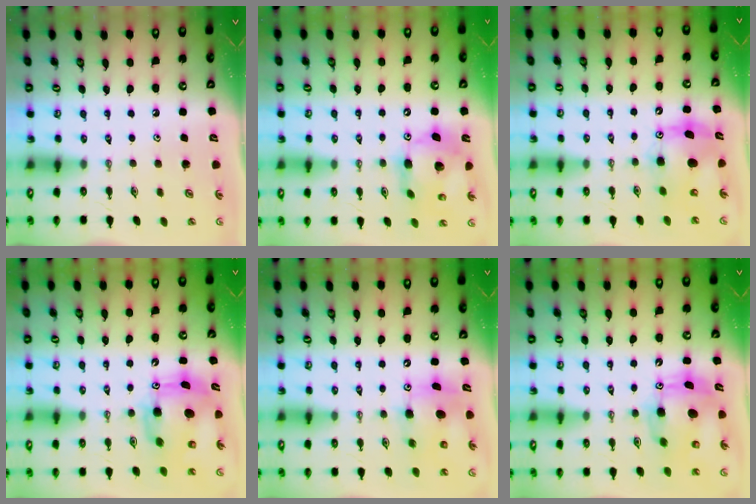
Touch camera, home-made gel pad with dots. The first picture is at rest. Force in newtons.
{"total": 12.9, "press": 12.9, "slide": 1.1}
{"total": 9.4, "press": 9.4, "slide": 0.6}
{"total": 9.7, "press": 9.7, "slide": 0.9}
{"total": 8.0, "press": 7.7, "slide": 2.1}
{"total": 11.0, "press": 10.8, "slide": 2.2}